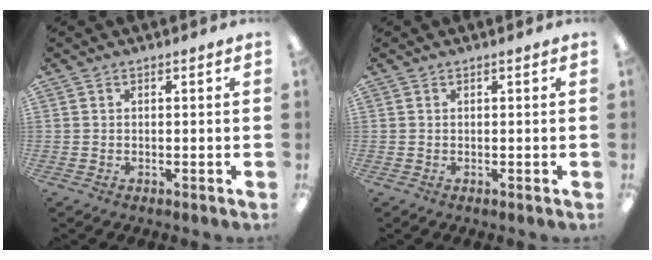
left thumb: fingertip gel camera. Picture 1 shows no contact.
{"total": 0.0}